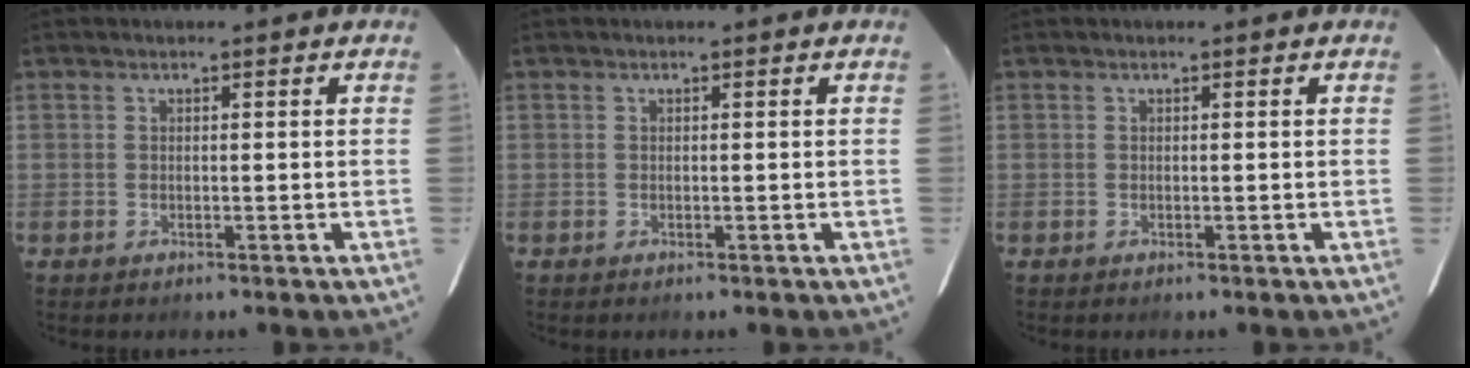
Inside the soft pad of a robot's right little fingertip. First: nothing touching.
{"total": 0.0}
{"total": 0.0}